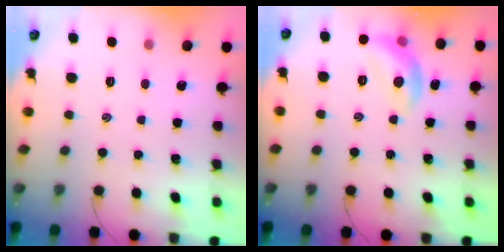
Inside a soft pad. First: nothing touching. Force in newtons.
{"total": 10.6, "press": 10.6, "slide": 0.3}